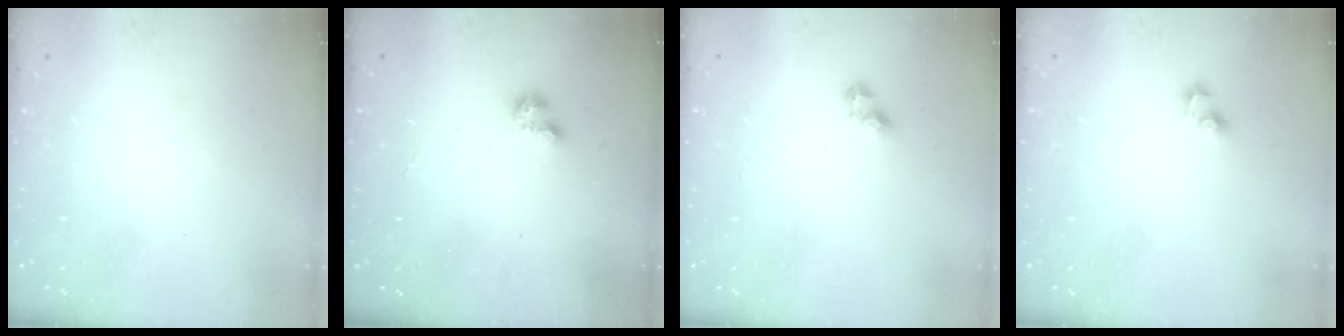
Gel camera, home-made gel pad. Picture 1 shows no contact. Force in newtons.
{"total": 1.3, "press": 1.2, "slide": 0.3}
{"total": 3.2, "press": 3.2, "slide": 0.4}
{"total": 2.6, "press": 2.4, "slide": 1.2}